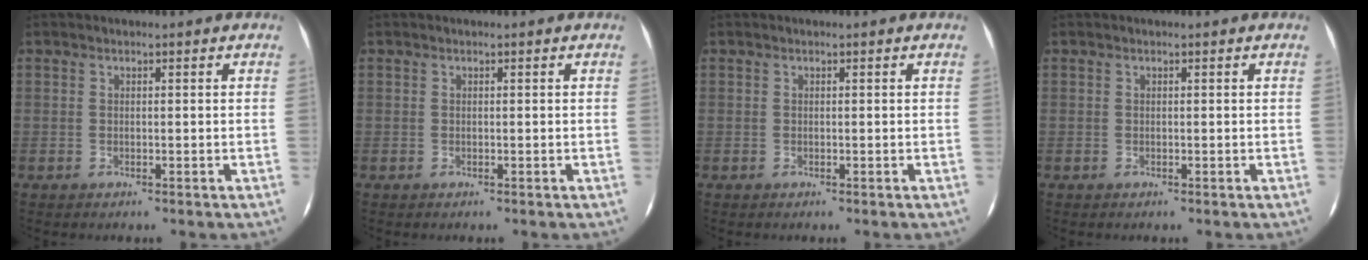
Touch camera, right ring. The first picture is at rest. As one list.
[{"total": 0.0}, {"total": 0.0}, {"total": 0.0}]